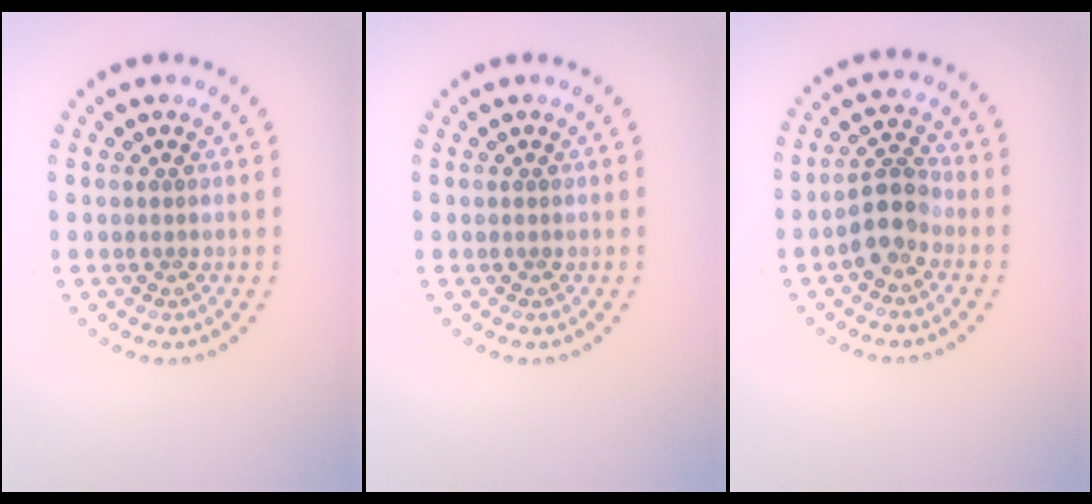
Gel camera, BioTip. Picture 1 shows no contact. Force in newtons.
{"total": 0.0}
{"total": 3.4, "press": 3.1, "slide": 1.3}